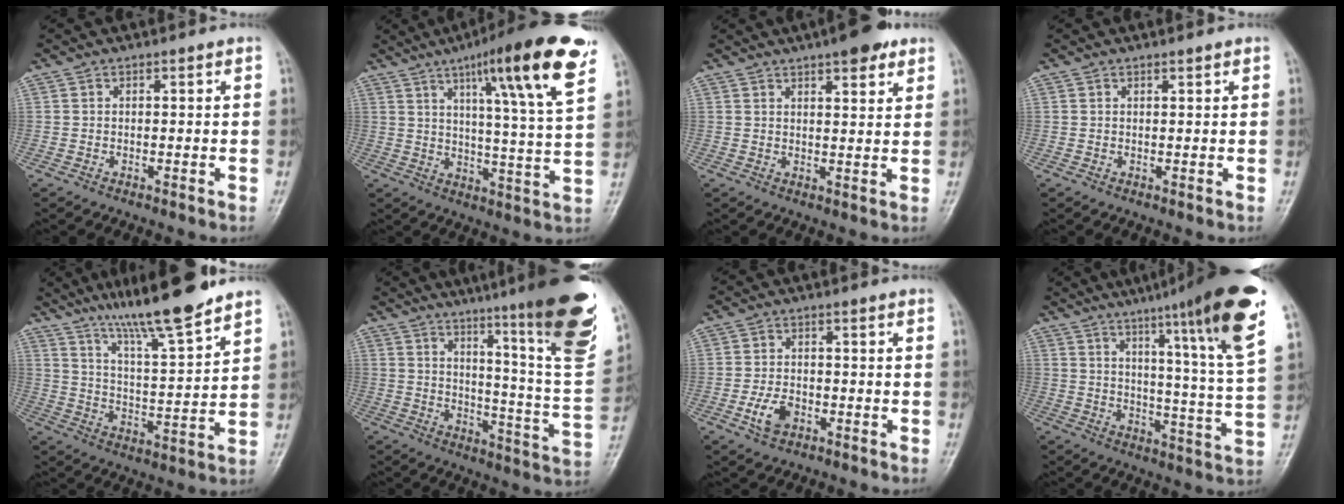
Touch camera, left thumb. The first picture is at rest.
{"total": 19.9, "force": [10.7, 2.1, 16.7], "torque": [-0.226, -0.039, 0.153]}
{"total": 7.4, "force": [4.8, 2.2, 5.1], "torque": [-0.056, -0.019, 0.064]}
{"total": 0.6, "force": [0.5, 0.0, 0.3], "torque": [-0.006, -0.005, 0.009]}
{"total": 14.8, "force": [11.6, 1.4, 9.1], "torque": [-0.142, -0.067, 0.199]}
{"total": 25.8, "force": [16.7, 1.9, 19.6], "torque": [-0.251, -0.098, 0.230]}
{"total": 4.5, "force": [-1.8, 2.9, 3.0], "torque": [-0.057, 0.009, -0.032]}
{"total": 21.4, "force": [12.2, 0.8, 17.6], "torque": [-0.234, -0.050, 0.165]}